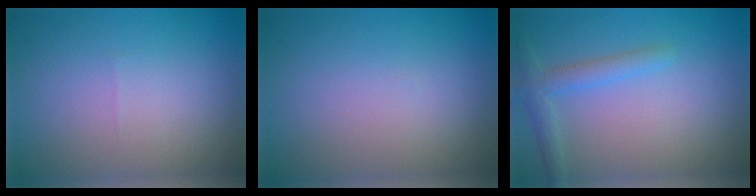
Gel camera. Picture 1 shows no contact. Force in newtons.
{"total": 0.0}
{"total": 2.3, "press": 2.3, "slide": 0.1}